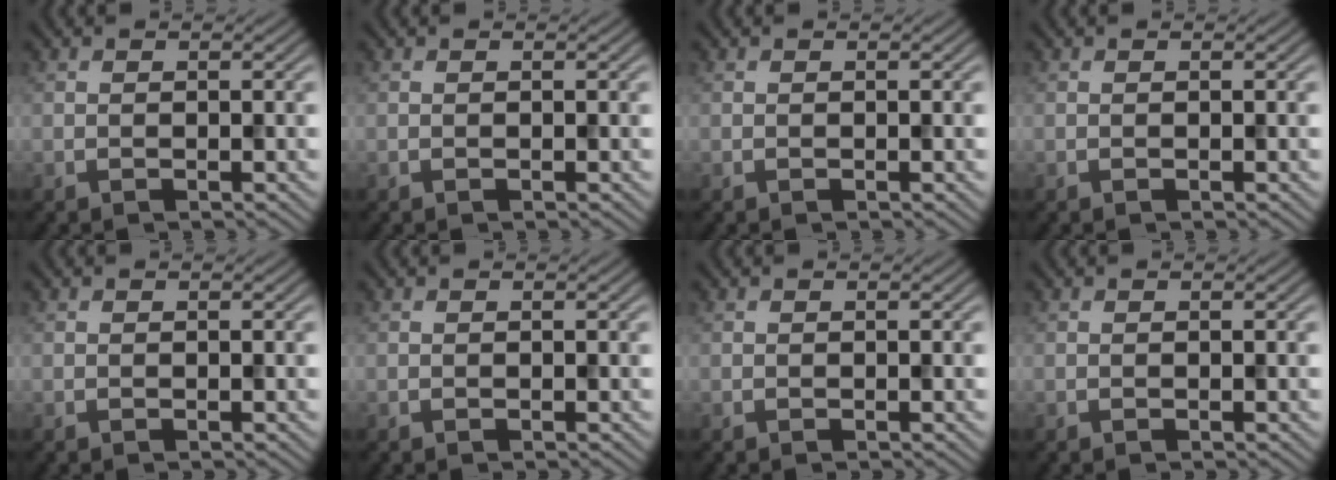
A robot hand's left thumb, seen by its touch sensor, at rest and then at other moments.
{"total": 0.0}
{"total": 0.0}
{"total": 0.0}
{"total": 0.0}
{"total": 0.0}
{"total": 0.0}
{"total": 0.0}